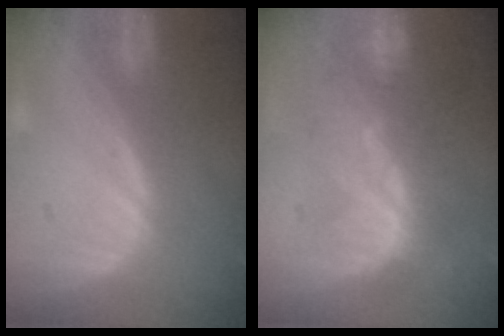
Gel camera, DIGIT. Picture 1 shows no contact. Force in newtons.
{"total": 8.2, "press": 7.8, "slide": 2.5}